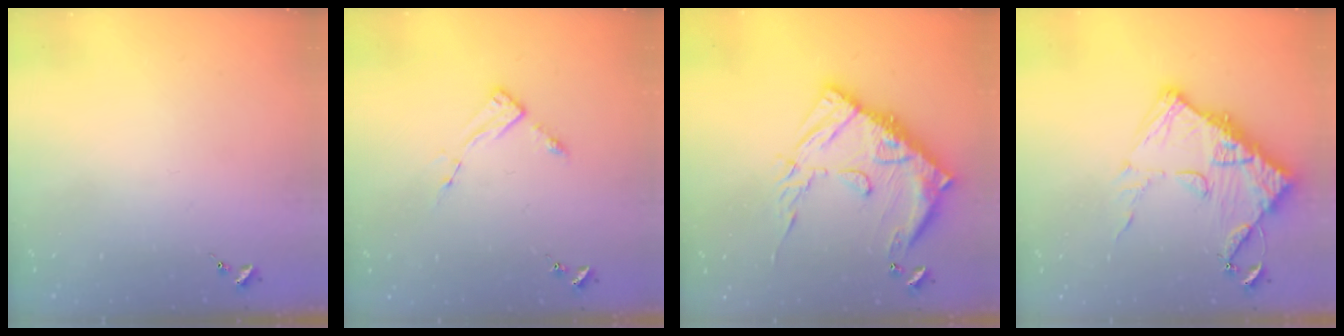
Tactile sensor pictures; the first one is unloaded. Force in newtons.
{"total": 3.4, "press": 3.4, "slide": 0.4}
{"total": 19.6, "press": 19.5, "slide": 2.0}
{"total": 14.5, "press": 14.5, "slide": 1.4}